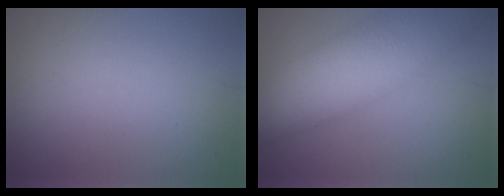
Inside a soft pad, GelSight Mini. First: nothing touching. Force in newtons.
{"total": 10.5, "press": 10.5, "slide": 0.8}